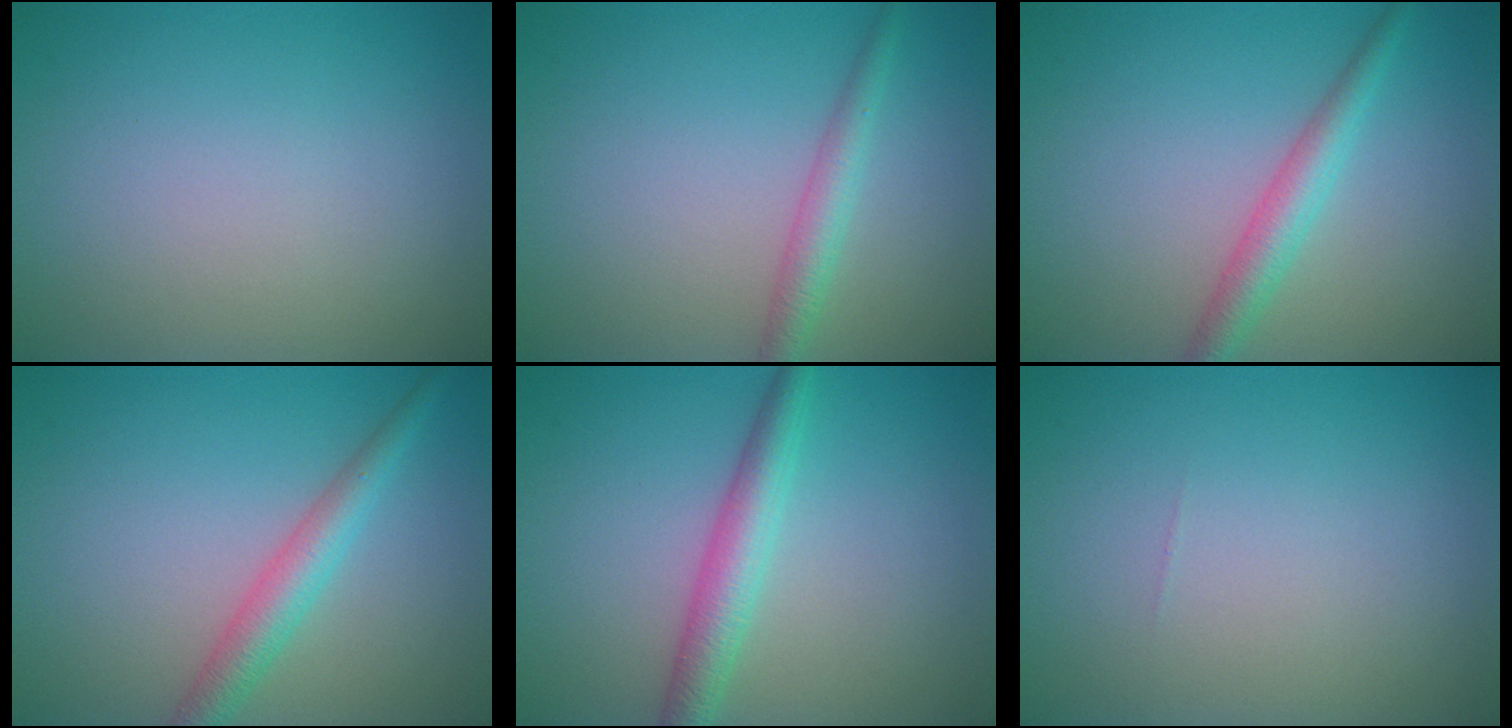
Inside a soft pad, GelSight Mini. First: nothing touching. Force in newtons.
{"total": 2.3, "press": 2.3, "slide": 0.1}
{"total": 2.9, "press": 2.9, "slide": 0.1}
{"total": 3.2, "press": 3.2, "slide": 0.1}
{"total": 3.5, "press": 3.5, "slide": 0.1}
{"total": 0.0}